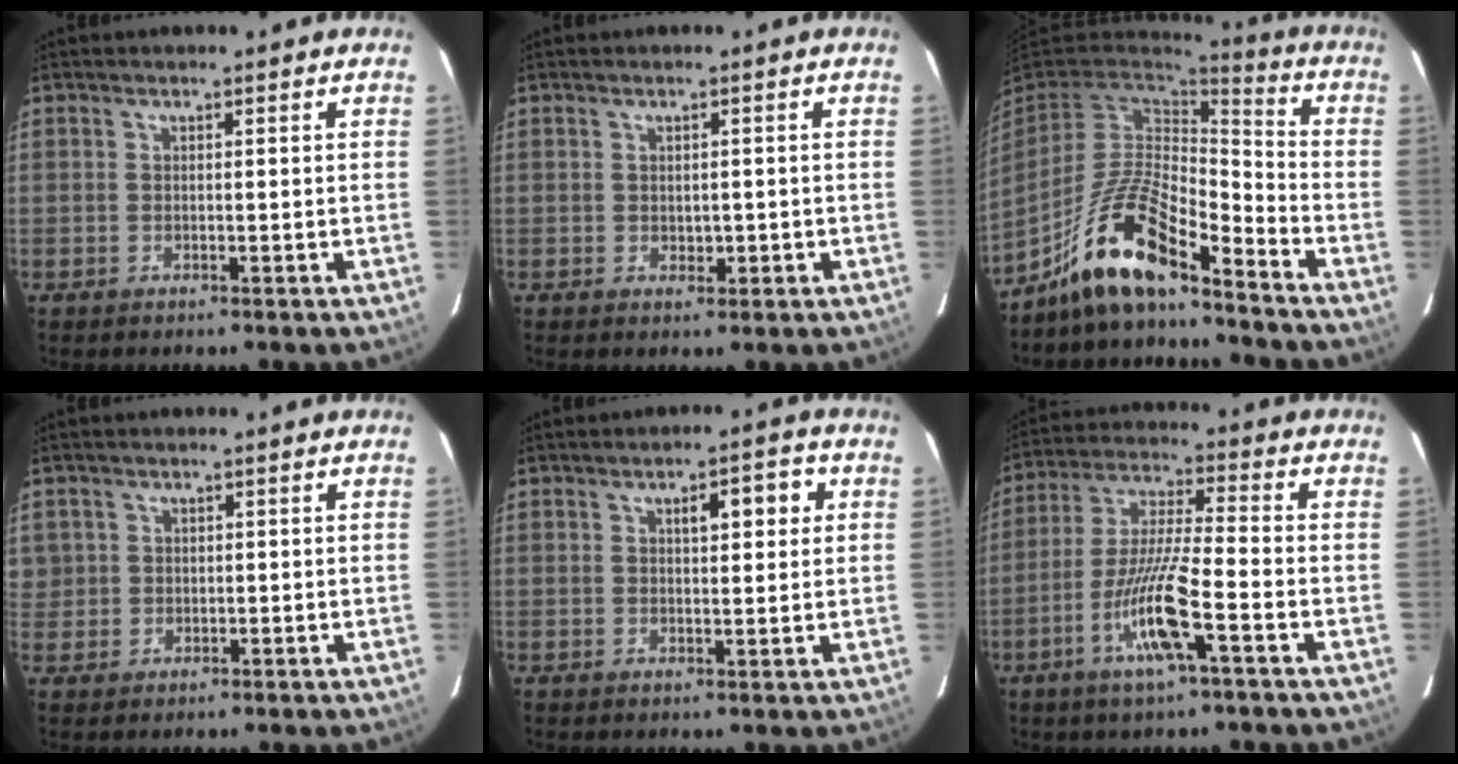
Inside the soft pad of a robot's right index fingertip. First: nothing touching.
{"total": 1.5, "force": [-0.2, 1.0, 1.2], "torque": [-0.017, -0.001, 0.002]}
{"total": 13.6, "force": [-10.0, 2.7, 8.8], "torque": [-0.174, 0.015, -0.183]}
{"total": 2.5, "force": [0.8, 2.3, -0.1], "torque": [0.018, 0.005, 0.012]}
{"total": 5.0, "force": [1.7, 1.6, 4.4], "torque": [-0.065, 0.014, 0.026]}
{"total": 11.6, "force": [-4.8, 0.4, 10.5], "torque": [-0.209, -0.008, -0.093]}